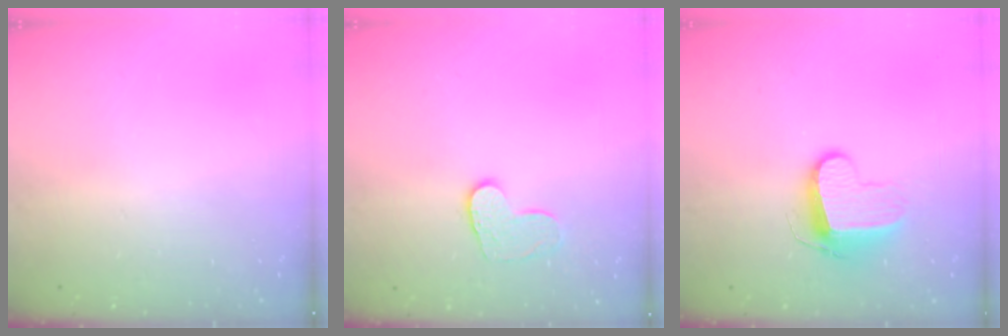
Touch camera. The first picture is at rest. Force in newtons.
{"total": 8.8, "press": 8.8, "slide": 0.7}
{"total": 9.4, "press": 9.4, "slide": 0.2}